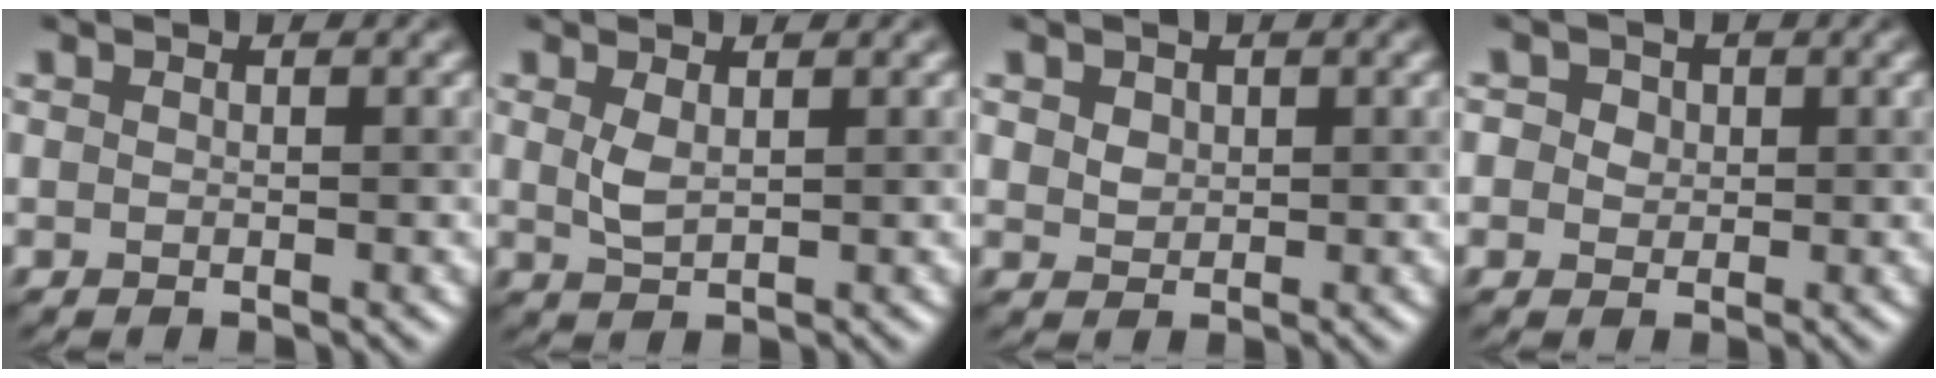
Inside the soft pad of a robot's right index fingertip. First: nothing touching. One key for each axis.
{"total": 1.5, "fx": 0.6, "fy": 0.6, "fz": 1.3, "tx": -0.033, "ty": 0.005, "tz": 0.019}
{"total": 1.8, "fx": 0.8, "fy": 1.4, "fz": 0.7, "tx": -0.015, "ty": 0.016, "tz": 0.018}
{"total": 3.0, "fx": 1.1, "fy": 2.5, "fz": 1.2, "tx": -0.008, "ty": 0.031, "tz": -0.001}